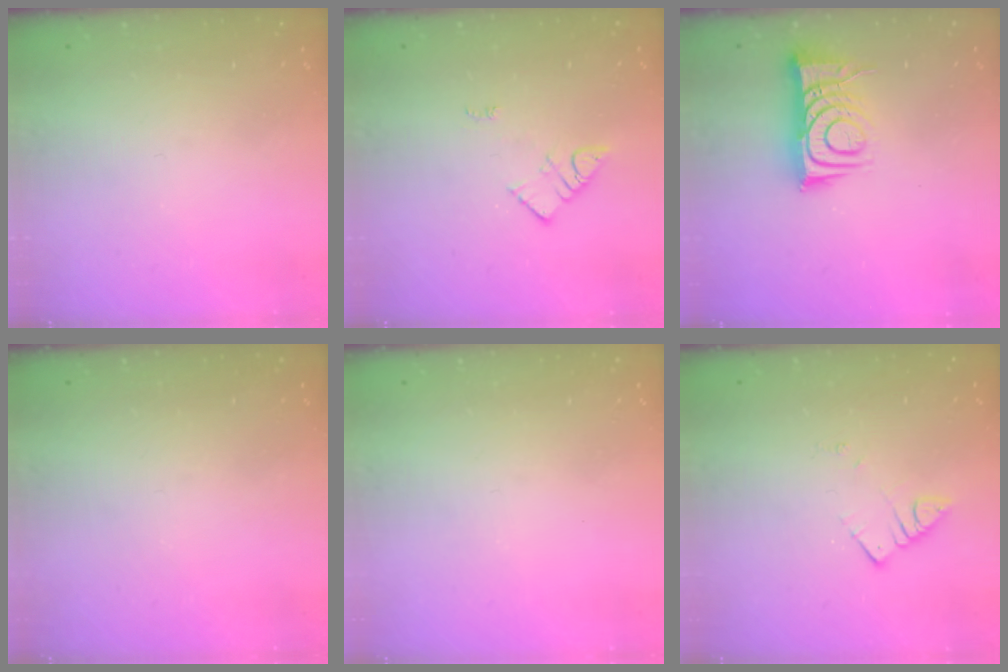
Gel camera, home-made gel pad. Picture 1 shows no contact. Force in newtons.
{"total": 3.9, "press": 3.8, "slide": 0.4}
{"total": 9.8, "press": 9.8, "slide": 1.2}
{"total": 0.0}
{"total": 0.0}
{"total": 2.8, "press": 2.7, "slide": 0.3}